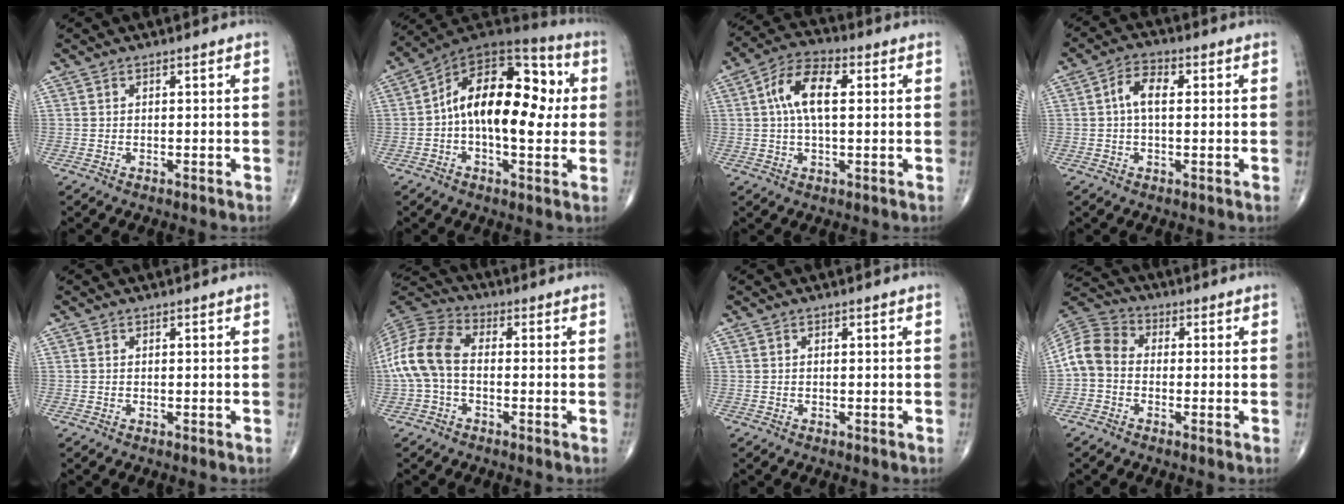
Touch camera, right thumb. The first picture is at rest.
{"total": 20.3, "force": [1.0, 10.9, 17.1], "torque": [-0.244, 0.040, 0.006]}
{"total": 10.2, "force": [1.8, 5.1, 8.7], "torque": [-0.163, 0.023, 0.028]}
{"total": 5.7, "force": [0.9, 3.1, 4.7], "torque": [-0.086, 0.017, 0.011]}
{"total": 0.0}
{"total": 11.6, "force": [-1.0, 7.3, 9.1], "torque": [-0.196, 0.031, -0.030]}
{"total": 0.0}
{"total": 8.1, "force": [-1.2, 6.3, 4.9], "torque": [-0.088, 0.025, -0.041]}